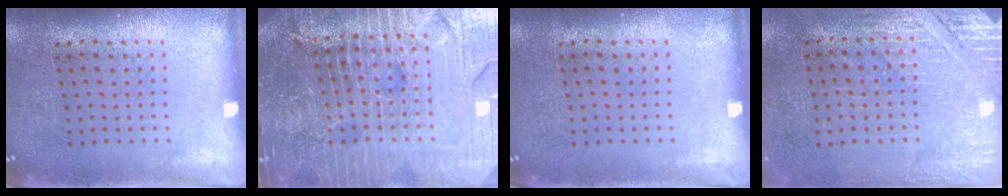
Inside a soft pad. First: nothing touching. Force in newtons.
{"total": 6.1, "press": 5.4, "slide": 2.8}
{"total": 0.0}
{"total": 2.7, "press": 2.5, "slide": 1.1}